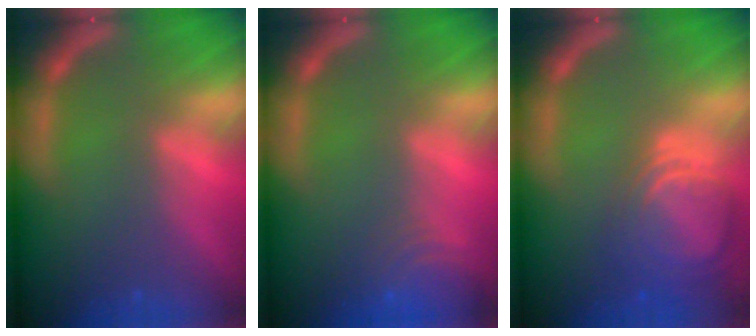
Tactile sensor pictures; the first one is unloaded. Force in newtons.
{"total": 5.0}
{"total": 7.5}